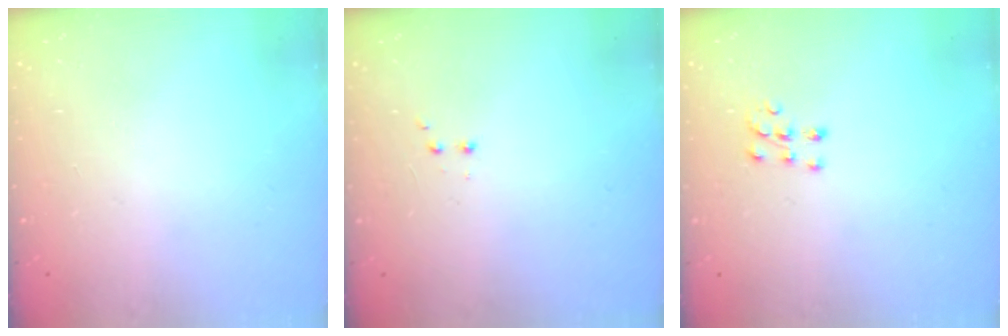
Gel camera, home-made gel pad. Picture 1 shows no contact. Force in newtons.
{"total": 2.0, "press": 1.8, "slide": 0.9}
{"total": 7.6, "press": 7.6, "slide": 0.5}